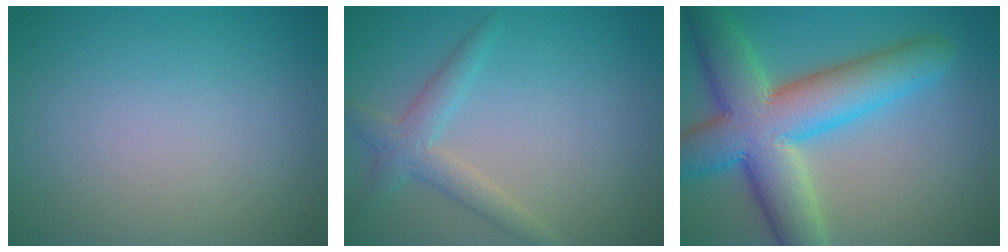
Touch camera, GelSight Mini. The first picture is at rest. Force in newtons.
{"total": 2.8, "press": 2.7, "slide": 0.2}
{"total": 10.9, "press": 10.9, "slide": 0.4}